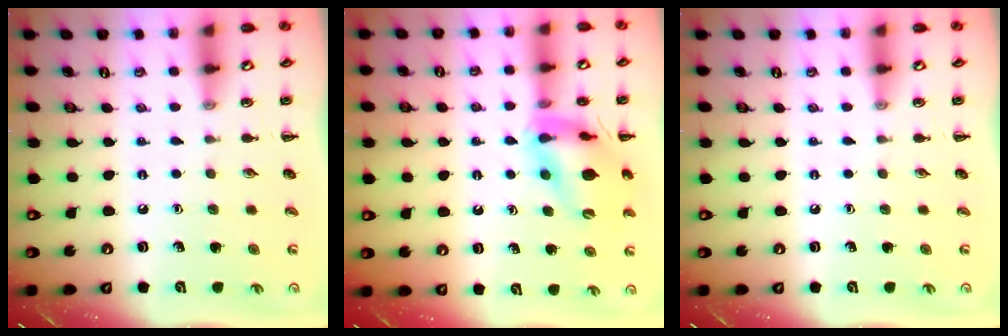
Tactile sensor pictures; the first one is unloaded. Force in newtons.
{"total": 15.0, "press": 14.8, "slide": 2.4}
{"total": 0.0}